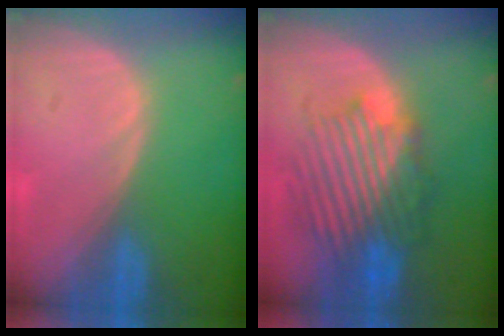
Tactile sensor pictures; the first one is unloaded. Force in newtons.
{"total": 9.3, "press": 9.2, "slide": 1.7}